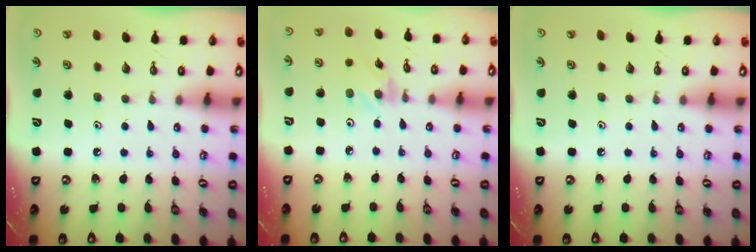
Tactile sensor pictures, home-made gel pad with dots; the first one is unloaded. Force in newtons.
{"total": 0.5, "press": 0.5, "slide": 0.1}
{"total": 0.0}